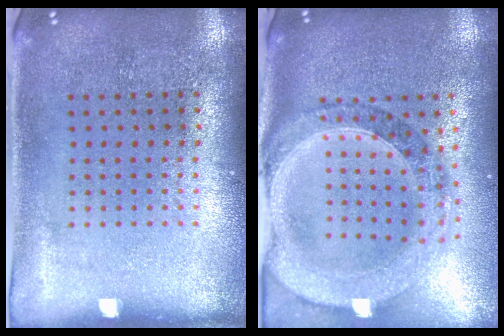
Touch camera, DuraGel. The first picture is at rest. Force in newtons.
{"total": 1.8, "press": 1.7, "slide": 0.5}